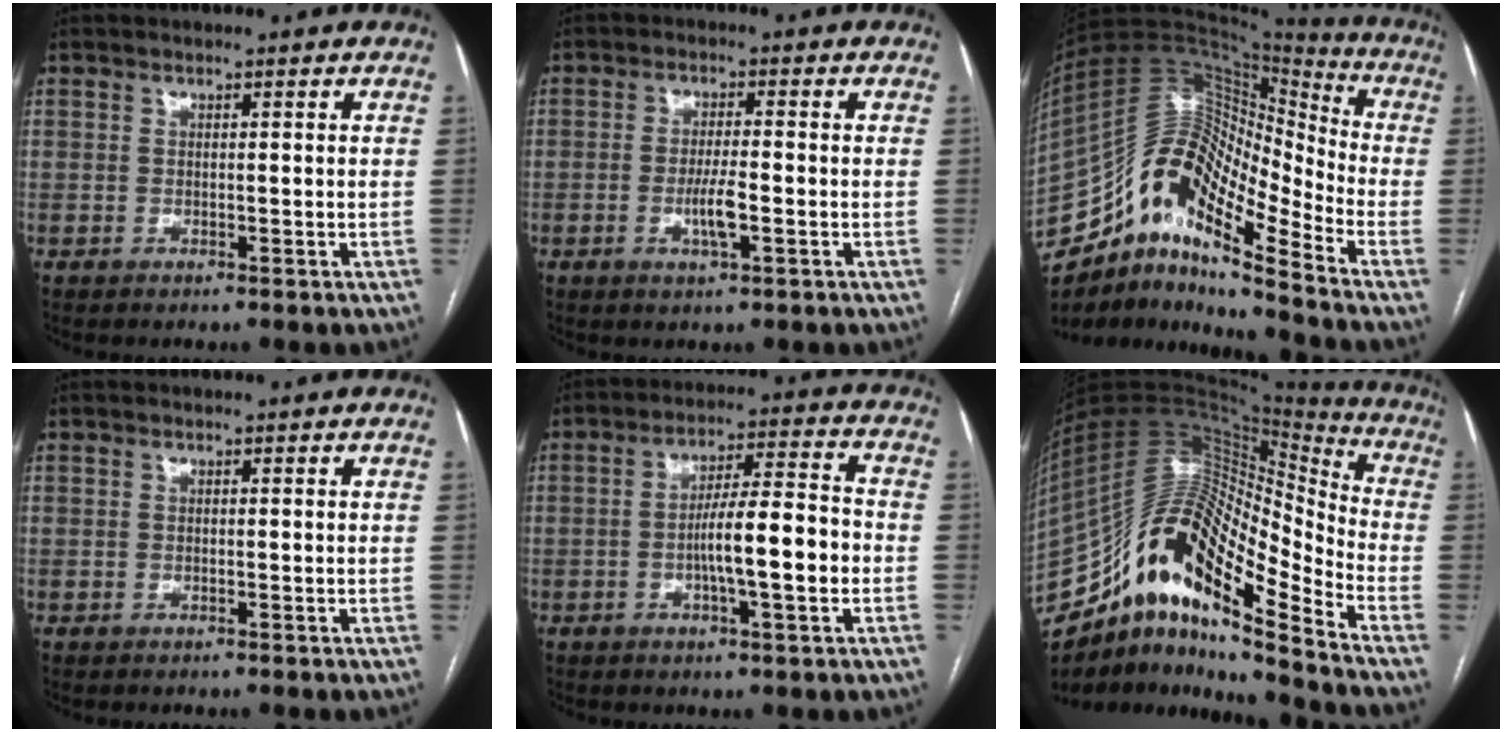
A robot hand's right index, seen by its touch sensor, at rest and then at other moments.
{"total": 4.1, "force": [-1.3, 0.5, 3.9], "torque": [-0.077, -0.005, -0.021]}
{"total": 17.8, "force": [-11.7, 4.7, 12.6], "torque": [-0.221, 0.052, -0.204]}
{"total": 0.0}
{"total": 10.3, "force": [-2.2, 1.1, 10.0], "torque": [-0.165, 0.013, -0.038]}
{"total": 22.9, "force": [-14.6, 5.0, 16.9], "torque": [-0.314, 0.031, -0.257]}